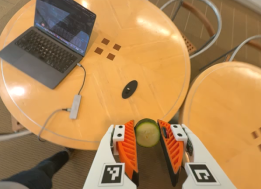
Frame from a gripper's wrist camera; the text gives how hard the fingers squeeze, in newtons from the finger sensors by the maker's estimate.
{"total": 8.3, "left": 8.2, "right": 8.3}